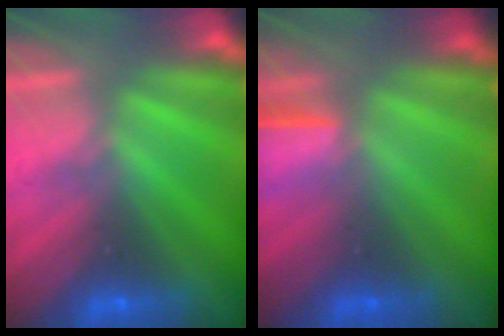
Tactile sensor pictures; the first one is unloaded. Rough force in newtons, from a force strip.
{"total": 1.4}